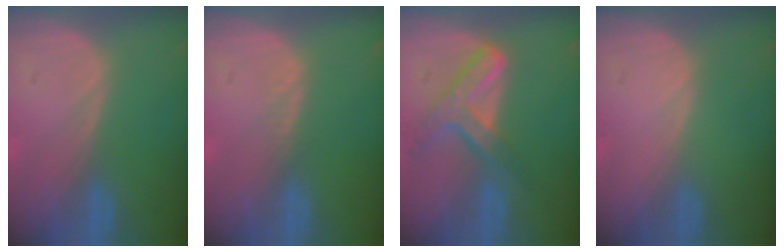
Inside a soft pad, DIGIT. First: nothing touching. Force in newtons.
{"total": 0.9, "press": 0.9, "slide": 0.2}
{"total": 7.2, "press": 6.1, "slide": 3.8}
{"total": 0.0}